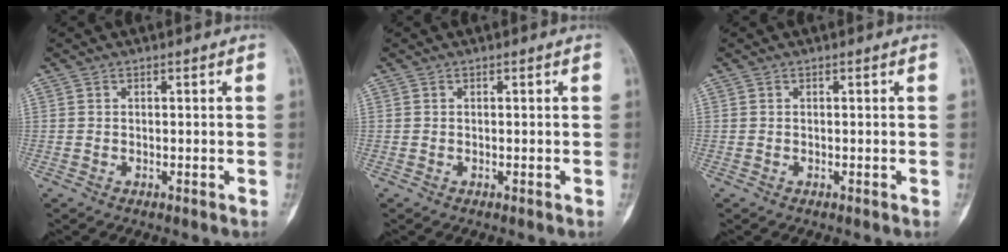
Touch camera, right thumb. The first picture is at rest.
{"total": 0.0}
{"total": 0.0}